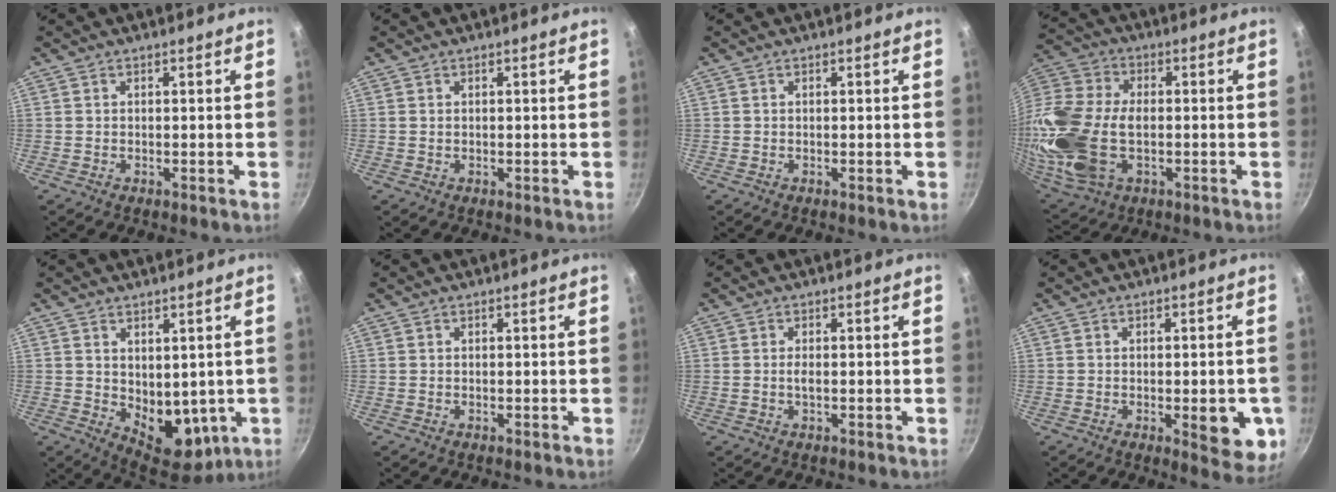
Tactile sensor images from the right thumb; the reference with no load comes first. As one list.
[{"total": 0.0}, {"total": 0.0}, {"total": 21.8, "force": [-2.4, 13.8, 16.7], "torque": [-0.371, 0.018, -0.042]}, {"total": 10.9, "force": [0.4, 7.4, 8.0], "torque": [-0.083, -0.032, 0.030]}, {"total": 0.0}, {"total": 1.2, "force": [-0.1, 0.4, 1.1], "torque": [-0.024, 0.000, -0.003]}, {"total": 9.2, "force": [-2.2, 3.5, 8.2], "torque": [-0.078, 0.000, -0.023]}]